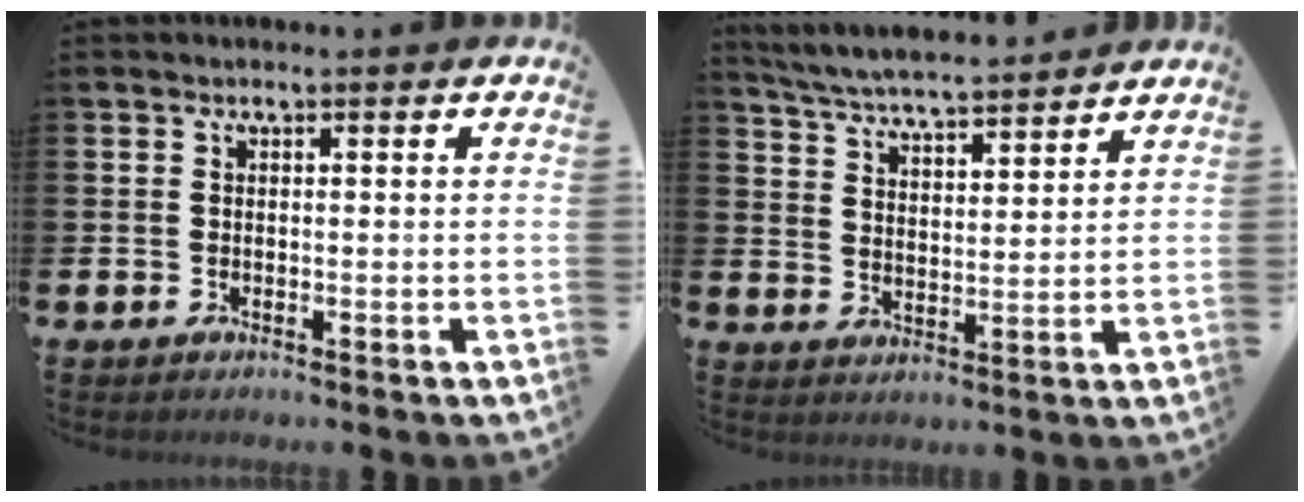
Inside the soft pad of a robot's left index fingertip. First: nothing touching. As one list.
[{"total": 5.6, "force": [5.5, 0.3, 1.0], "torque": [-0.043, -0.037, 0.097]}]